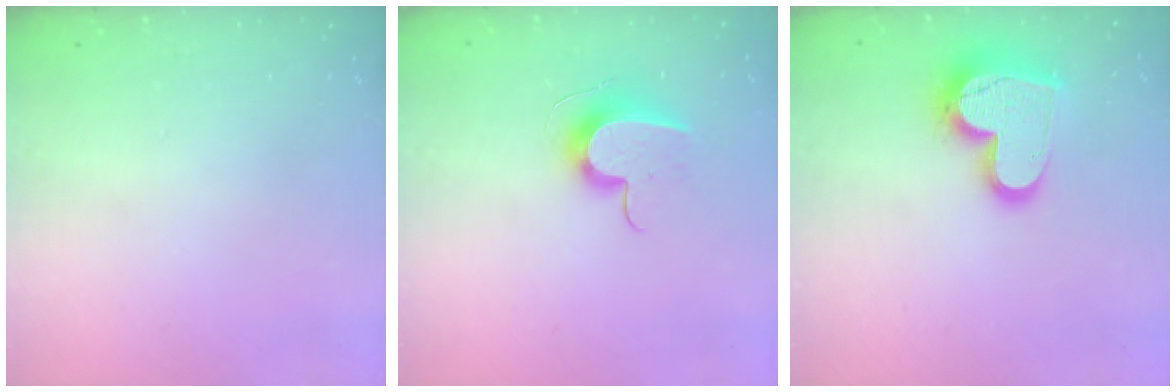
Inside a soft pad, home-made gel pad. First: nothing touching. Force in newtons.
{"total": 10.8, "press": 10.8, "slide": 0.2}
{"total": 17.9, "press": 17.9, "slide": 1.5}